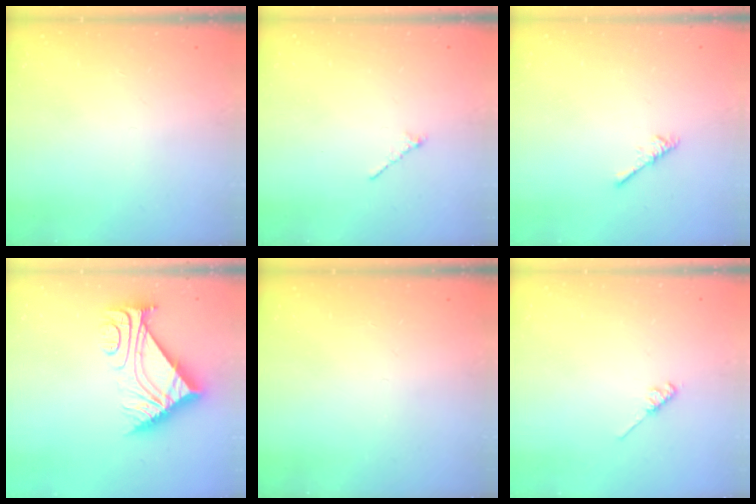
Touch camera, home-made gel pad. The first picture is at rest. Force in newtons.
{"total": 0.8, "press": 0.7, "slide": 0.4}
{"total": 2.2, "press": 2.1, "slide": 0.5}
{"total": 10.5, "press": 10.5, "slide": 0.5}
{"total": 0.0}
{"total": 3.3, "press": 3.2, "slide": 0.5}